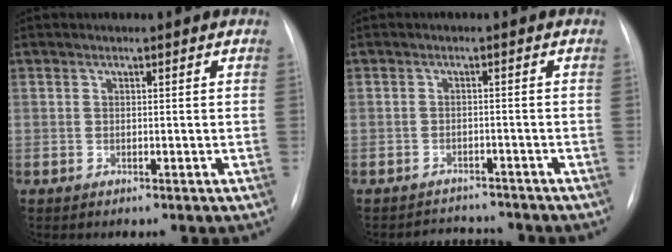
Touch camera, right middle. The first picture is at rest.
{"total": 4.1, "force": [-4.0, 0.9, -0.2], "torque": [0.000, 0.006, -0.057]}